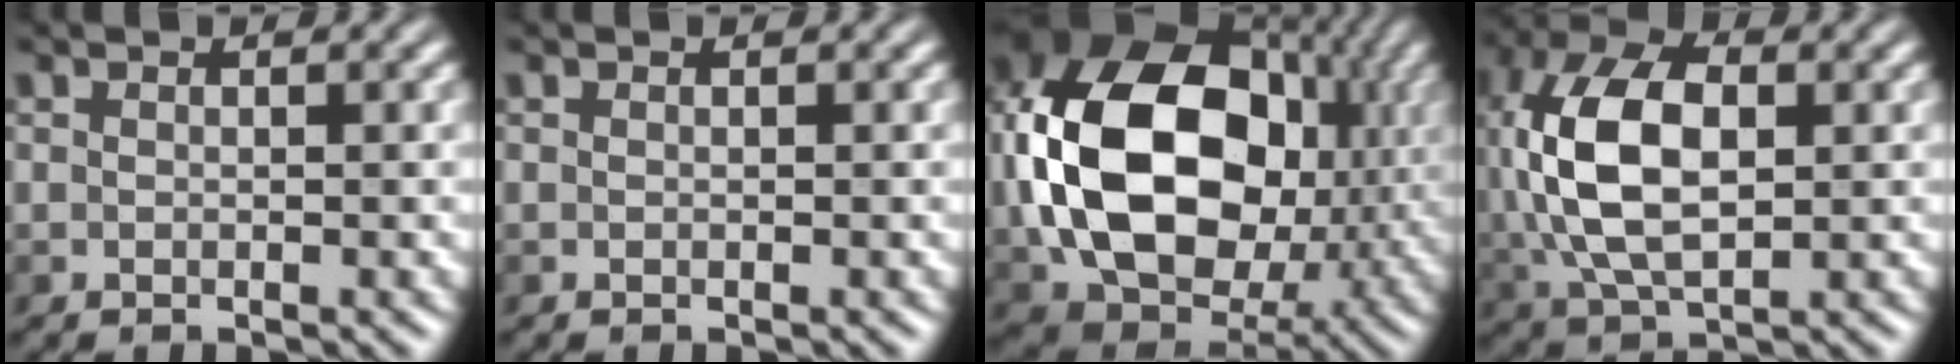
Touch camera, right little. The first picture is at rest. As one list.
[{"total": 0.0}, {"total": 17.9, "force": [0.7, 13.2, 12.1], "torque": [-0.254, 0.001, 0.003]}, {"total": 10.9, "force": [0.8, 6.5, 8.7], "torque": [-0.208, 0.010, 0.015]}]